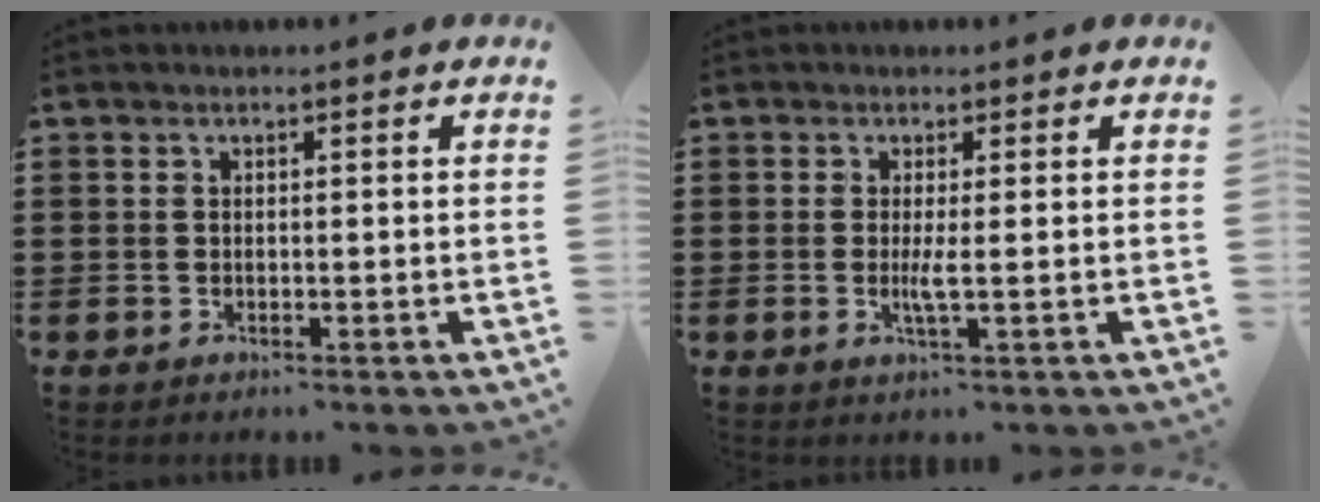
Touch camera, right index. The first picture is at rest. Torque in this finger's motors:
{"motor_torque": [0.31, 0.26, 0.07, 0.04]}